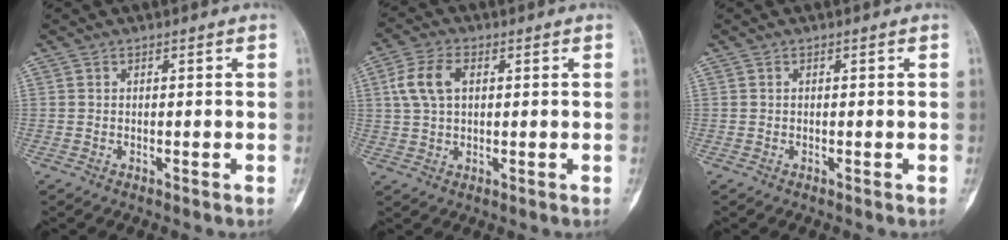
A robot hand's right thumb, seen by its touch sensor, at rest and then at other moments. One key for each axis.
{"total": 7.2, "fx": 1.8, "fy": 4.4, "fz": 5.4, "tx": -0.114, "ty": 0.012, "tz": 0.033}
{"total": 0.0}